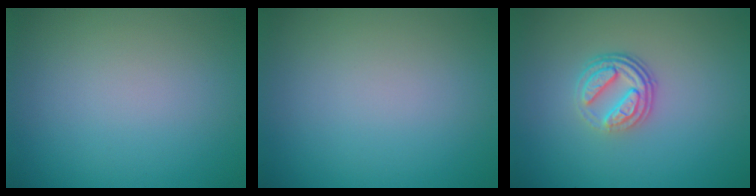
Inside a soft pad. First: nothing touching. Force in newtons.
{"total": 0.0}
{"total": 3.7, "press": 2.7, "slide": 2.6}